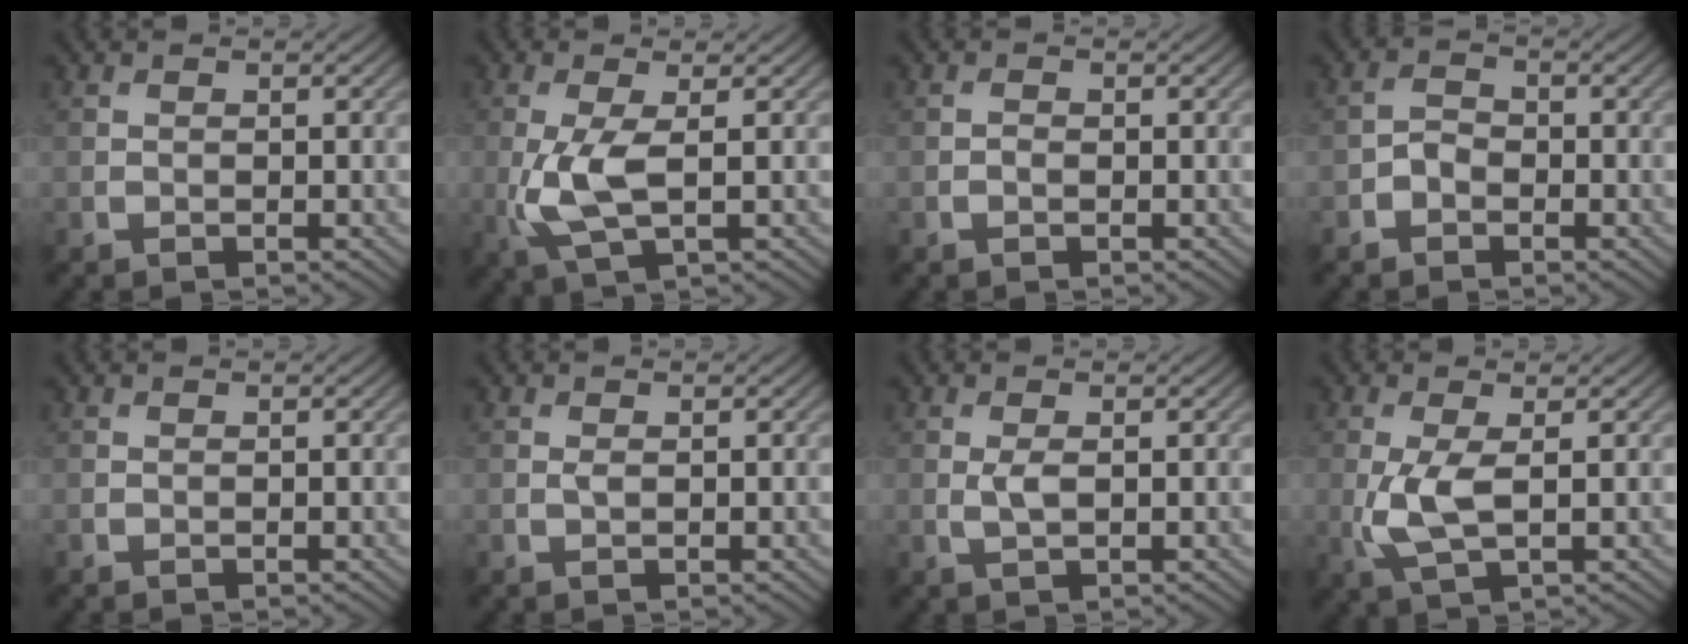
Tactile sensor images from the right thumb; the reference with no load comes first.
{"total": 5.5, "force": [-0.2, 1.8, 5.2], "torque": [-0.128, -0.006, -0.005]}
{"total": 0.5, "force": [-0.2, 0.3, 0.4], "torque": [-0.006, 0.001, -0.004]}
{"total": 1.9, "force": [-1.0, 1.3, 0.9], "torque": [-0.018, 0.006, -0.024]}
{"total": 0.0}
{"total": 0.6, "force": [0.1, 0.2, 0.6], "torque": [-0.013, -0.001, 0.002]}
{"total": 1.8, "force": [0.2, 0.6, 1.6], "torque": [-0.042, -0.001, 0.005]}
{"total": 4.6, "force": [0.0, 1.5, 4.4], "torque": [-0.111, -0.004, 0.000]}